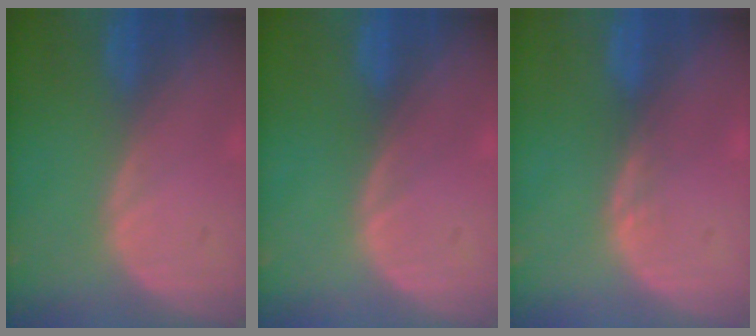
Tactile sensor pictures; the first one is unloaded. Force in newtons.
{"total": 0.0}
{"total": 0.7, "press": 0.7, "slide": 0.1}